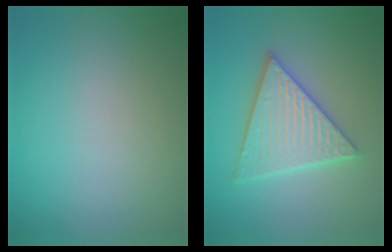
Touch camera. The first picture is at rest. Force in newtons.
{"total": 5.7, "press": 5.6, "slide": 0.6}